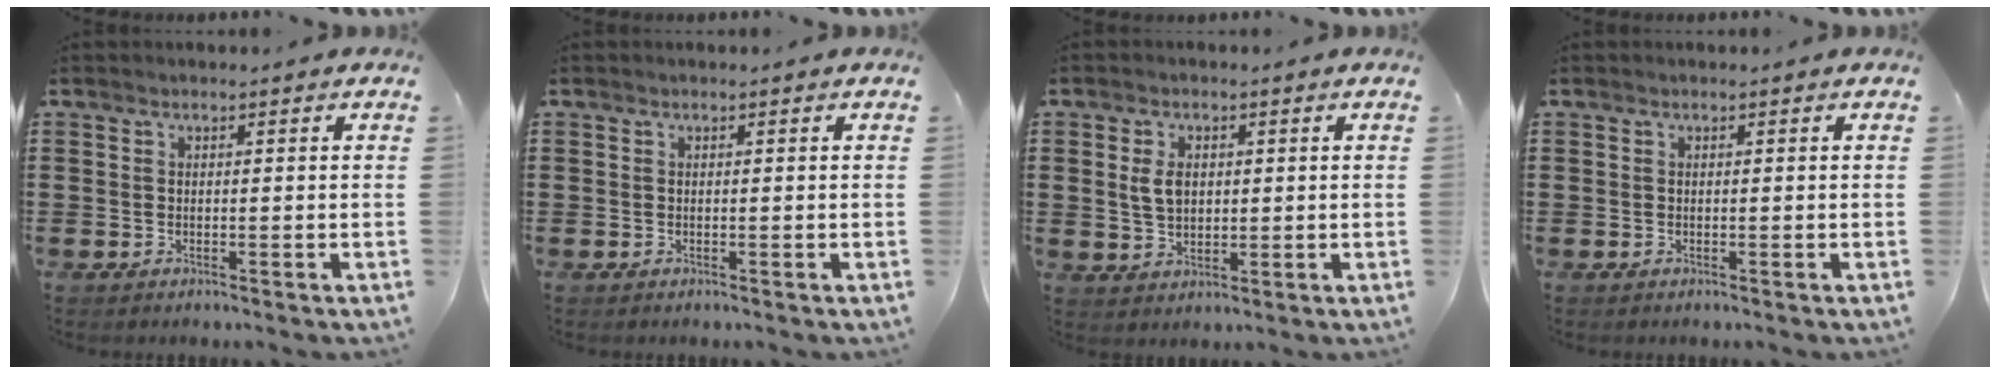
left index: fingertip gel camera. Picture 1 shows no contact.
{"total": 0.0}
{"total": 3.8, "force": [0.8, 2.5, 2.8], "torque": [-0.068, 0.006, 0.011]}
{"total": 0.0}